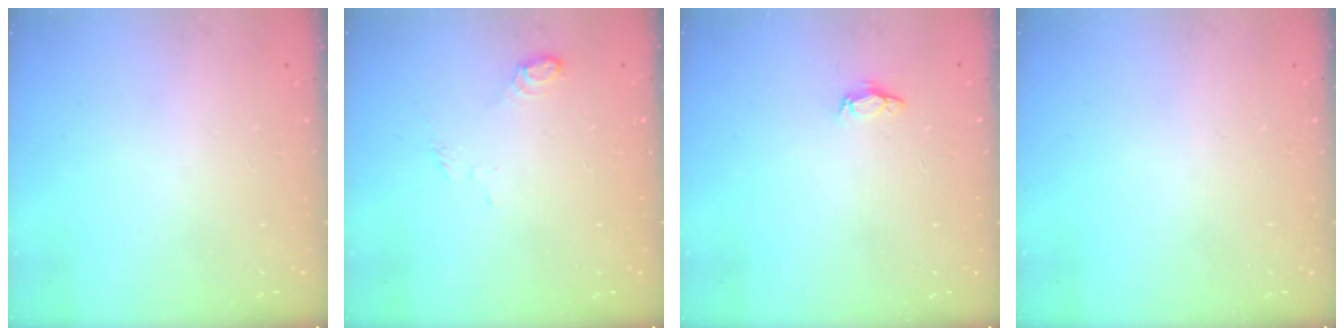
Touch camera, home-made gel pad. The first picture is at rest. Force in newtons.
{"total": 4.8, "press": 4.8, "slide": 0.7}
{"total": 3.5, "press": 3.4, "slide": 0.4}
{"total": 0.0}